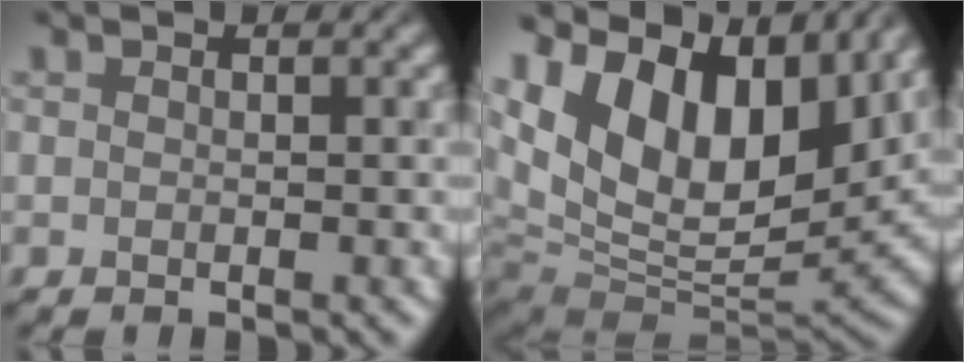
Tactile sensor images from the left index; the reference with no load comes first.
{"total": 15.4, "force": [6.7, 8.9, 10.7], "torque": [-0.209, 0.031, 0.117]}